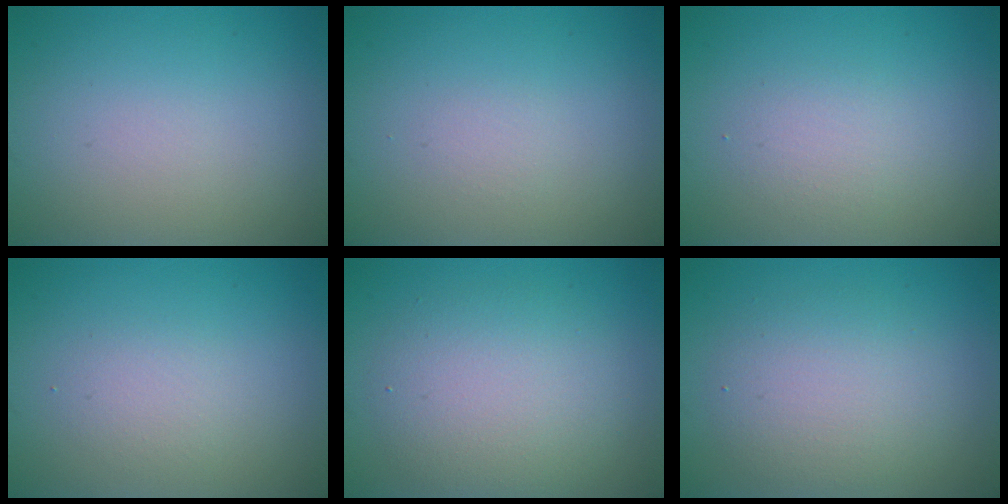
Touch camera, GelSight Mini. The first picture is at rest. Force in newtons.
{"total": 0.0}
{"total": 1.6, "press": 1.6, "slide": 0.1}
{"total": 1.6, "press": 1.6, "slide": 0.2}
{"total": 4.9, "press": 4.9, "slide": 0.4}
{"total": 3.8, "press": 3.8, "slide": 0.3}